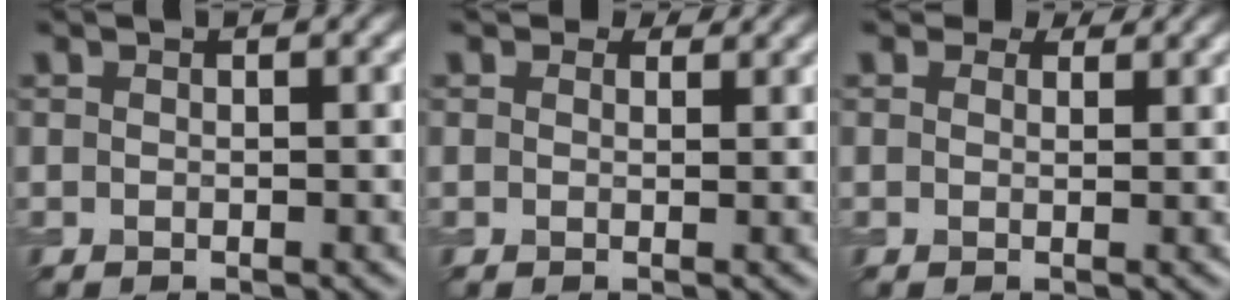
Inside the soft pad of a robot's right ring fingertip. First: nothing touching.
{"total": 1.5, "force": [1.1, 0.8, 0.5], "torque": [-0.011, -0.004, 0.008]}
{"total": 2.1, "force": [1.6, 1.1, 0.8], "torque": [-0.016, -0.002, 0.013]}